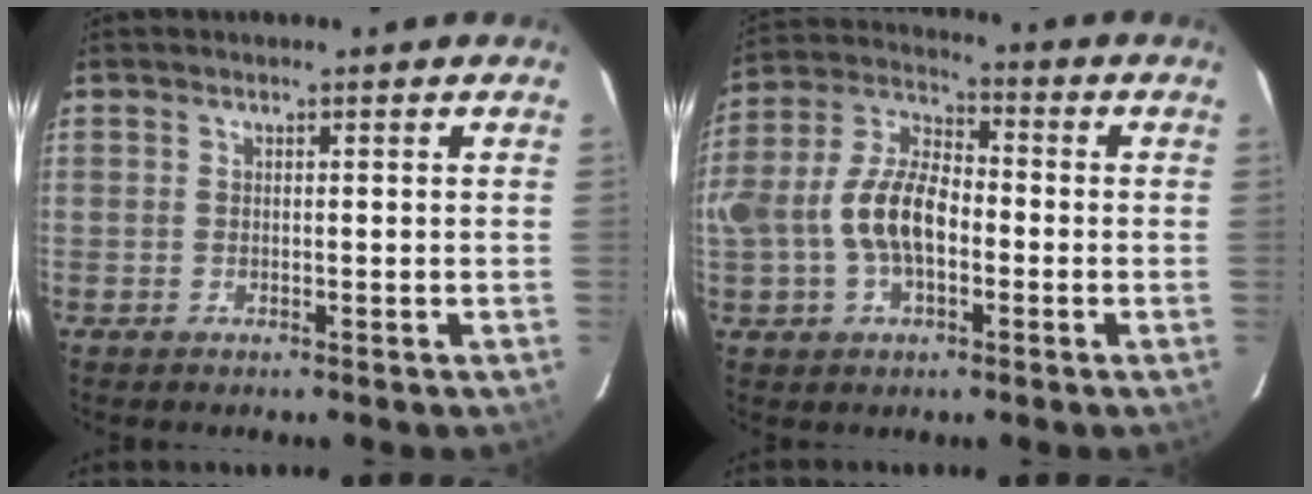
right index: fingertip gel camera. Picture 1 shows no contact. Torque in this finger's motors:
{"motor_torque": [0.51, -0.16, 0.41, 0.21]}